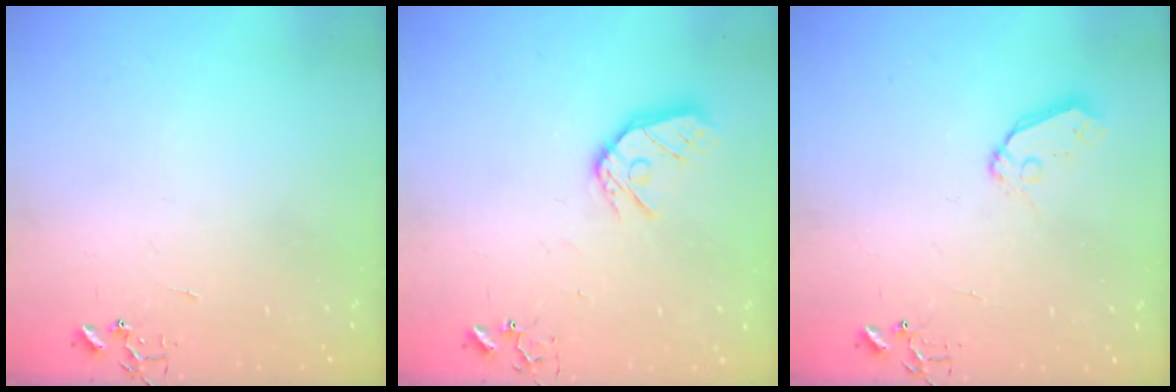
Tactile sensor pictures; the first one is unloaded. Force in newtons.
{"total": 11.3, "press": 11.2, "slide": 1.3}
{"total": 6.9, "press": 6.9, "slide": 0.5}